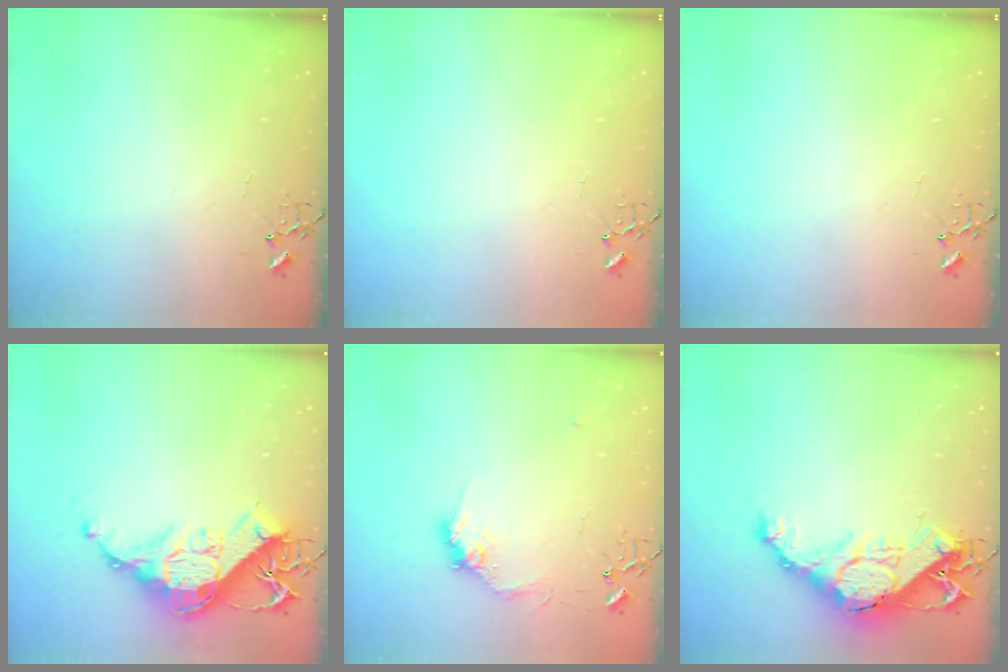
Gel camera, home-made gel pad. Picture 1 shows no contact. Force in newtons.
{"total": 0.0}
{"total": 0.0}
{"total": 15.9, "press": 15.8, "slide": 1.5}
{"total": 9.4, "press": 9.4, "slide": 0.3}
{"total": 19.1, "press": 19.1, "slide": 1.5}